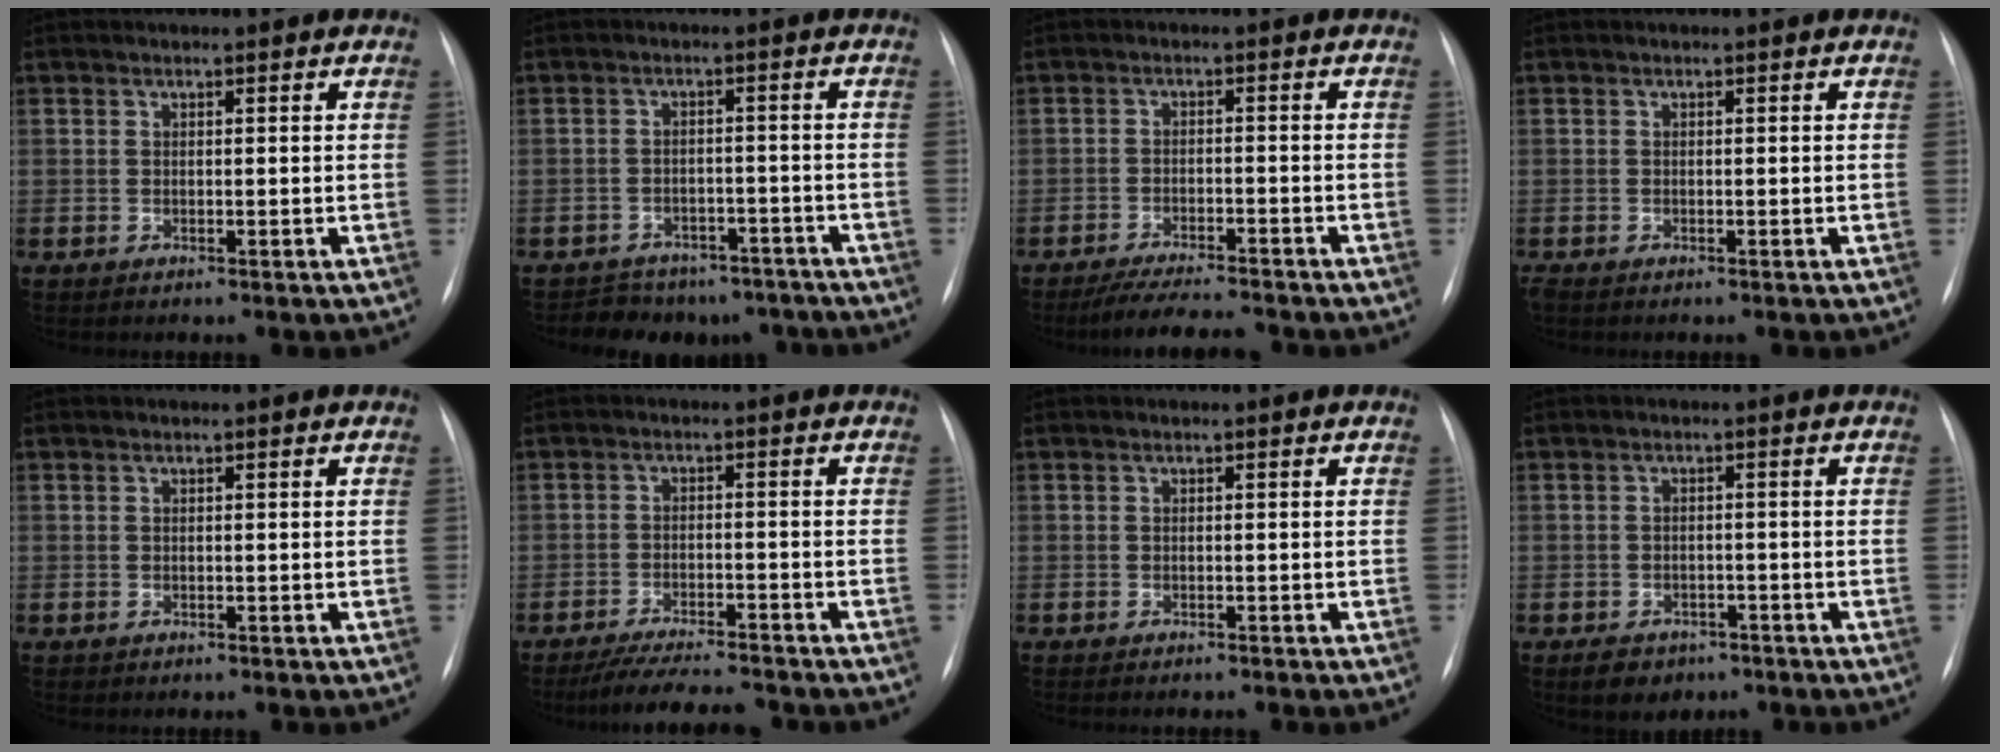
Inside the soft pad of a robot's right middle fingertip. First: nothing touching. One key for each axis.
{"total": 9.1, "fx": -7.6, "fy": 4.9, "fz": 0.7, "tx": 0.001, "ty": 0.023, "tz": -0.089}
{"total": 8.0, "fx": -7.2, "fy": 0.6, "fz": 3.3, "tx": -0.052, "ty": -0.015, "tz": -0.116}
{"total": 0.7, "fx": -0.6, "fy": 0.2, "fz": 0.3, "tx": -0.009, "ty": -0.002, "tz": -0.010}
{"total": 0.0}
{"total": 9.4, "fx": -8.5, "fy": 0.8, "fz": 3.9, "tx": -0.061, "ty": -0.013, "tz": -0.133}
{"total": 2.6, "fx": -2.2, "fy": 0.1, "fz": 1.3, "tx": -0.016, "ty": -0.003, "tz": -0.024}
{"total": 4.5, "fx": -3.0, "fy": 2.9, "fz": 1.6, "tx": -0.026, "ty": 0.001, "tz": -0.039}